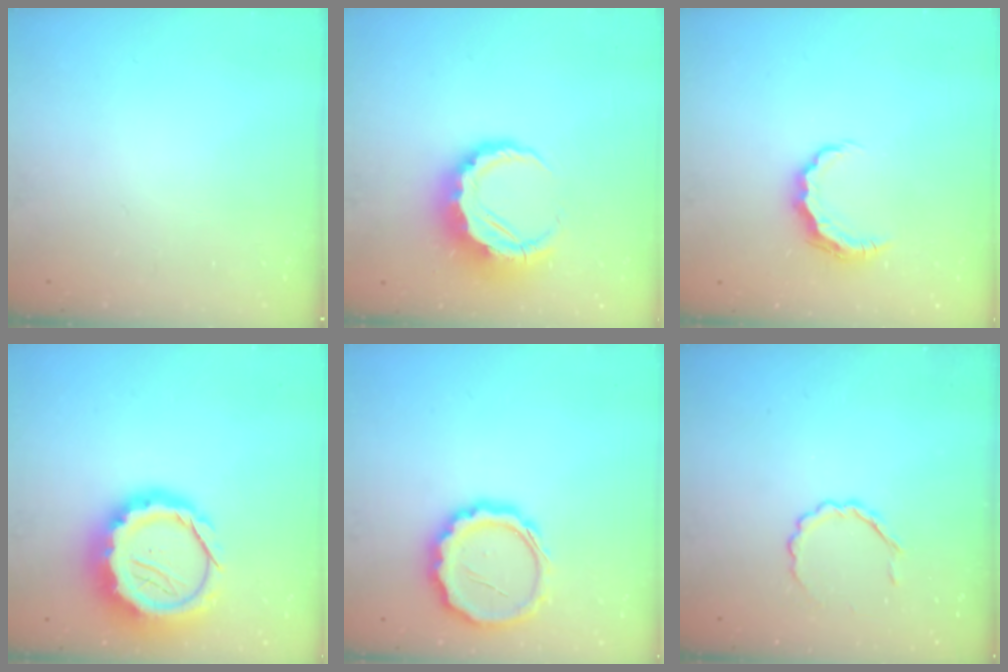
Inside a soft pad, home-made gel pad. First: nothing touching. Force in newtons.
{"total": 9.9, "press": 9.6, "slide": 2.1}
{"total": 7.2, "press": 7.2, "slide": 0.2}
{"total": 18.8, "press": 18.4, "slide": 4.0}
{"total": 13.5, "press": 13.4, "slide": 1.8}
{"total": 4.0, "press": 3.8, "slide": 1.3}